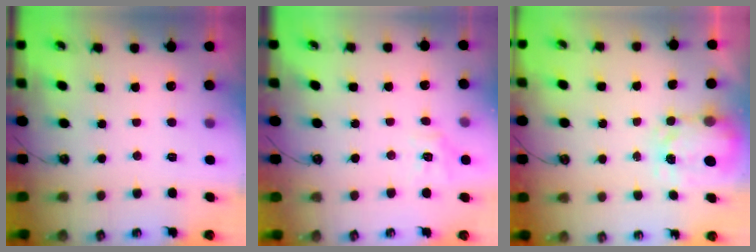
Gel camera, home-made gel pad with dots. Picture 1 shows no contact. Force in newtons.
{"total": 10.3, "press": 10.2, "slide": 1.2}
{"total": 3.8, "press": 3.7, "slide": 0.5}